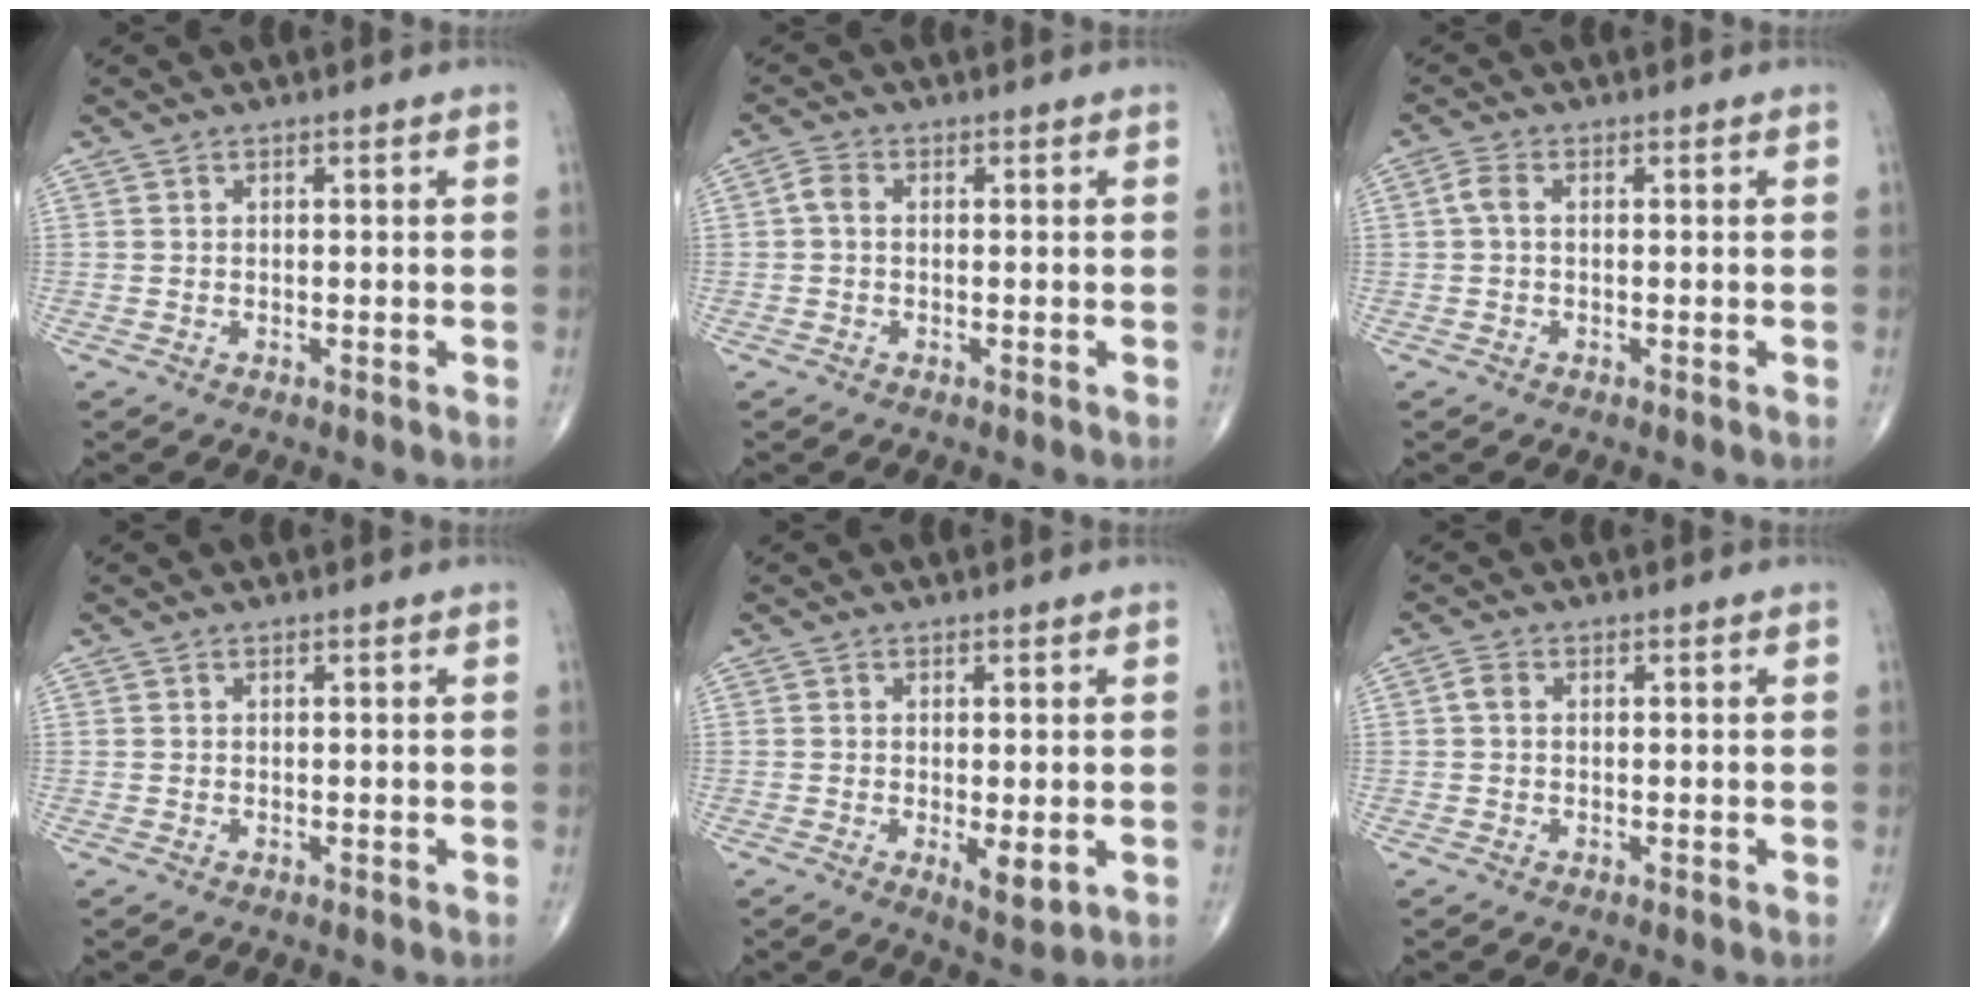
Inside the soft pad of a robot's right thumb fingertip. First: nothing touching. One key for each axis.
{"total": 2.0, "fx": -0.1, "fy": 1.3, "fz": 1.5, "tx": -0.029, "ty": 0.004, "tz": -0.006}
{"total": 2.1, "fx": 0.1, "fy": 1.1, "fz": 1.8, "tx": -0.042, "ty": 0.006, "tz": -0.002}
{"total": 0.0}
{"total": 4.0, "fx": -0.7, "fy": 1.4, "fz": 3.7, "tx": -0.056, "ty": -0.014, "tz": -0.006}
{"total": 1.5, "fx": 0.1, "fy": 1.0, "fz": 1.0, "tx": -0.018, "ty": 0.004, "tz": 0.000}